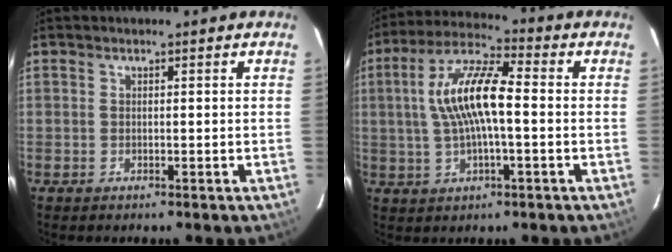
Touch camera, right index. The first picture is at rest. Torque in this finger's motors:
{"motor_torque": [0.69, -0.14, 0.92, 0.21]}